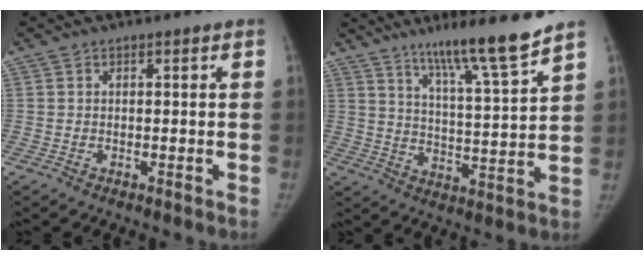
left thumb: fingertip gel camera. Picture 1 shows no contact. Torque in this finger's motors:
{"motor_torque": [0.30, -0.06, 0.88, -0.67, 0.06]}